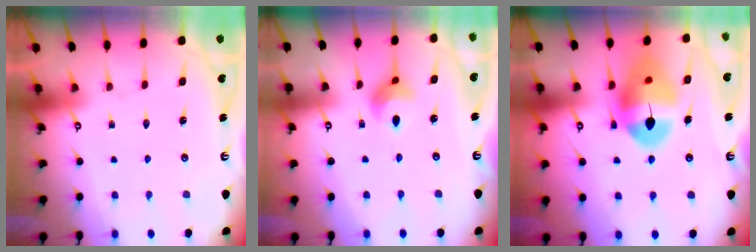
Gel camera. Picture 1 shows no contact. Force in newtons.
{"total": 7.0, "press": 7.0, "slide": 0.5}
{"total": 14.9, "press": 14.8, "slide": 1.4}